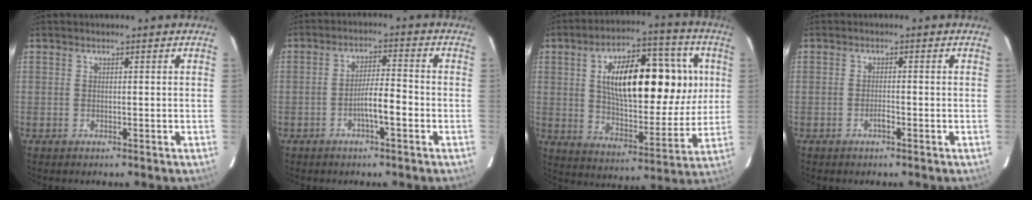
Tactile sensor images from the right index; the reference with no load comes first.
{"total": 5.1, "force": [-2.0, 0.7, 4.6], "torque": [-0.081, 0.011, -0.033]}
{"total": 21.0, "force": [4.4, 8.6, 18.7], "torque": [-0.289, 0.033, 0.070]}
{"total": 1.2, "force": [-0.7, 0.2, 1.0], "torque": [-0.019, 0.001, -0.013]}